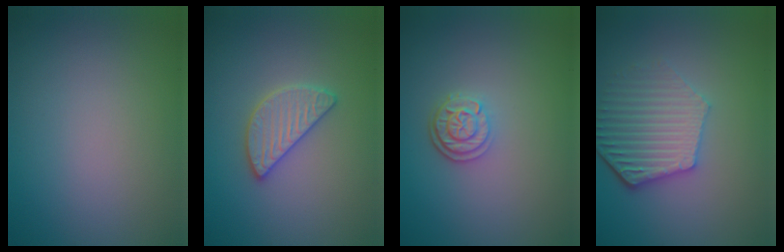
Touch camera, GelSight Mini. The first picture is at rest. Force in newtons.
{"total": 2.6, "press": 2.6, "slide": 0.2}
{"total": 2.5, "press": 2.1, "slide": 1.4}
{"total": 5.4, "press": 4.2, "slide": 3.3}